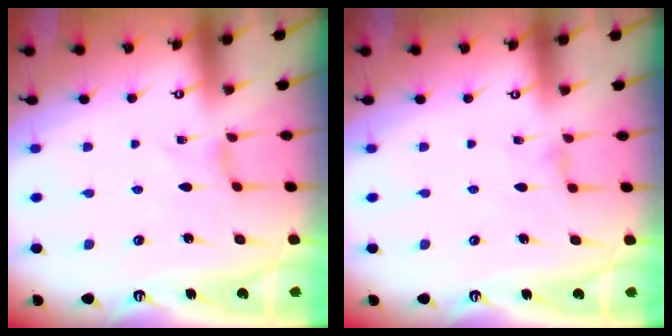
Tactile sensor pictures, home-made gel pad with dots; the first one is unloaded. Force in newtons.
{"total": 1.8, "press": 1.7, "slide": 0.4}